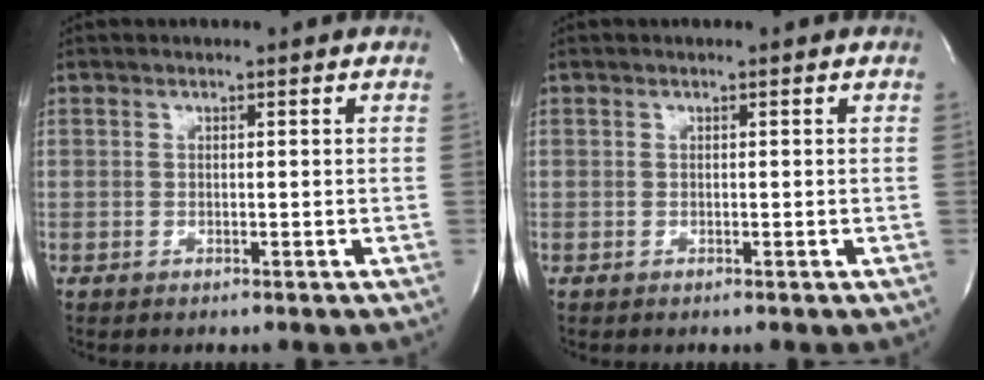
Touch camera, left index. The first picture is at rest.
{"total": 0.0}